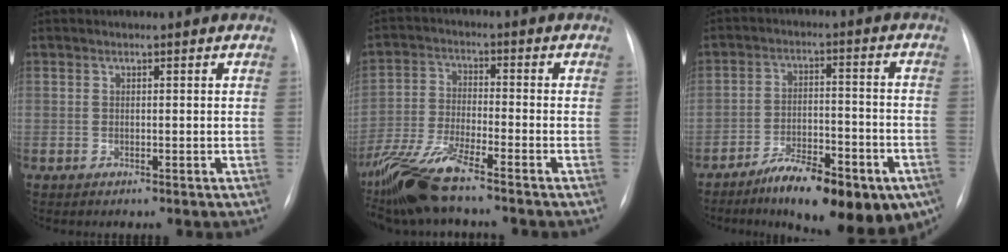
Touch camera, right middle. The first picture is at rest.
{"total": 10.6, "force": [-8.5, 0.7, 6.3], "torque": [-0.139, -0.025, -0.163]}
{"total": 16.8, "force": [-11.1, 5.5, 11.4], "torque": [-0.117, 0.023, -0.165]}